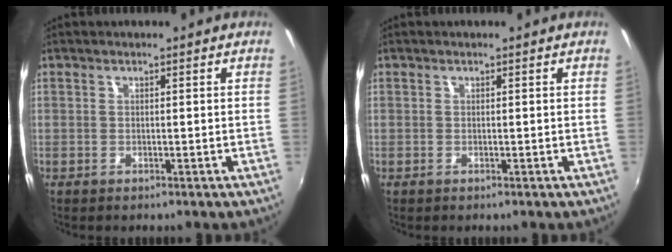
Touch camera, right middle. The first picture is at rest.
{"total": 0.0}